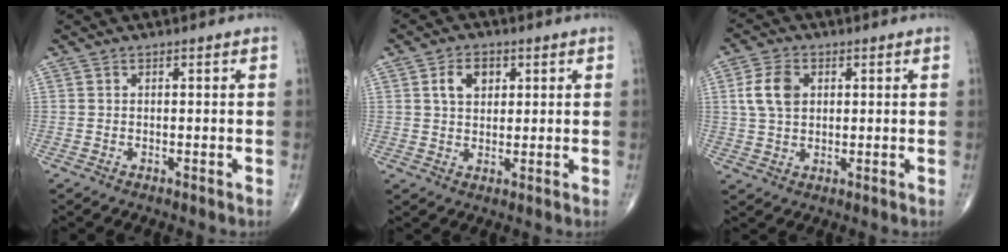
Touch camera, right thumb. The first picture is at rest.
{"total": 5.7, "force": [1.6, 4.4, 3.3], "torque": [-0.030, 0.002, 0.022]}
{"total": 6.7, "force": [1.6, 4.6, 4.6], "torque": [-0.084, 0.000, 0.028]}